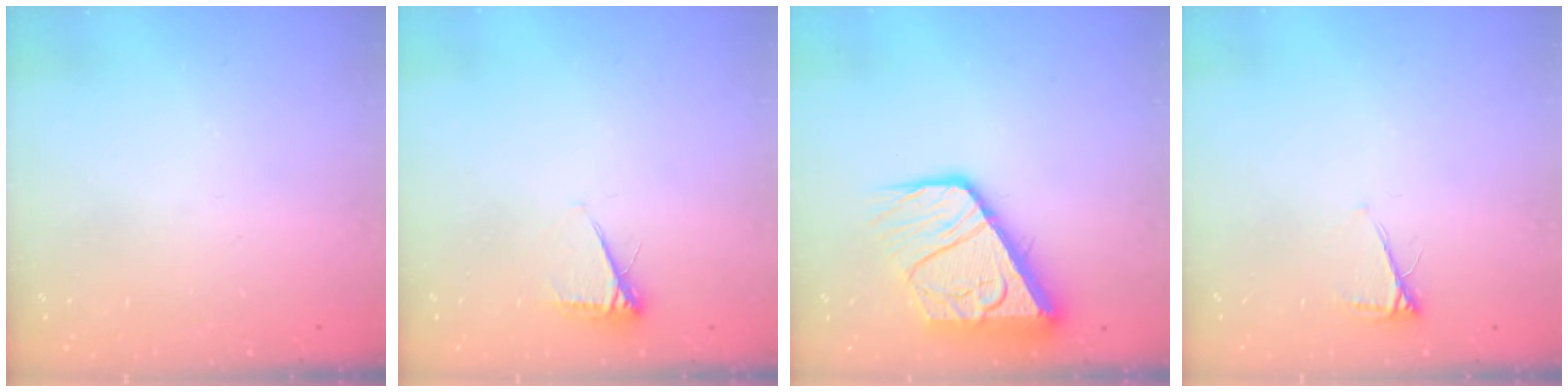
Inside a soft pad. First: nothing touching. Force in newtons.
{"total": 4.3, "press": 4.2, "slide": 0.6}
{"total": 14.9, "press": 14.8, "slide": 1.8}
{"total": 4.2, "press": 4.1, "slide": 0.6}